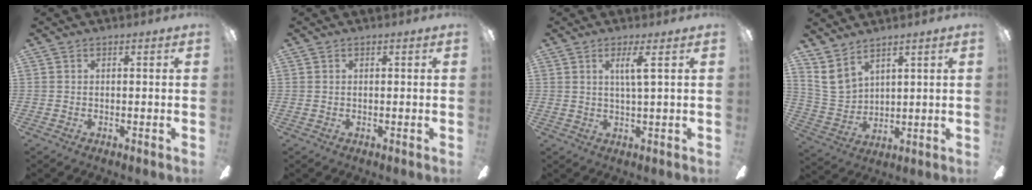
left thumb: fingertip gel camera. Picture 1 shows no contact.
{"total": 0.0}
{"total": 4.0, "force": [1.7, 0.0, 3.6], "torque": [-0.075, -0.001, 0.026]}
{"total": 7.8, "force": [5.7, 4.6, 2.7], "torque": [-0.068, -0.024, 0.114]}